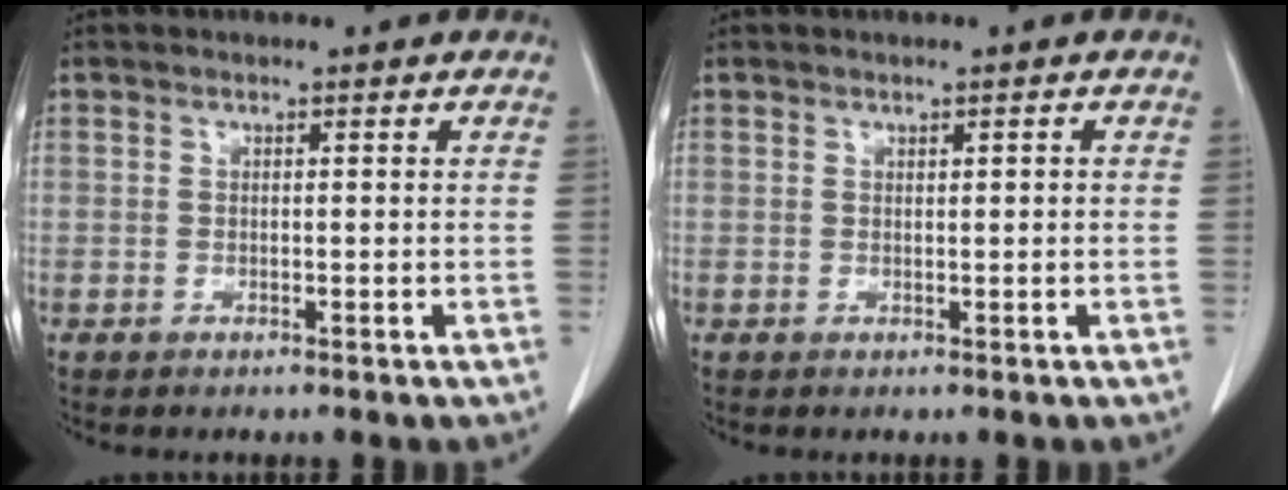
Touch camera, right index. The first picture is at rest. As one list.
[{"total": 0.5, "force": [0.2, 0.1, 0.5], "torque": [-0.011, 0.000, 0.005]}]